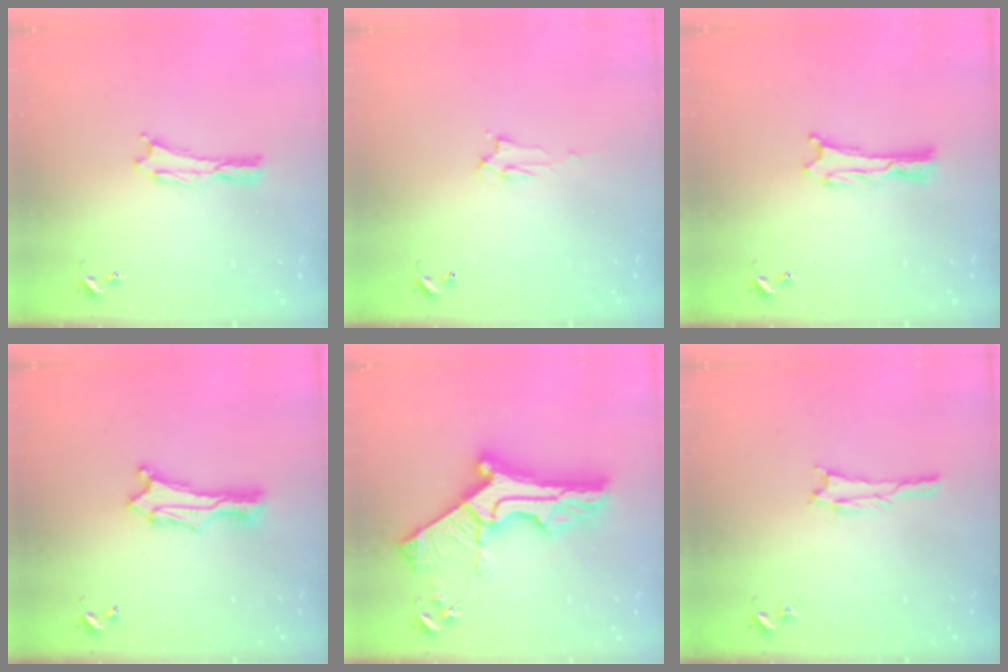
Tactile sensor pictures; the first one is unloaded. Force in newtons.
{"total": 2.2, "press": 2.2, "slide": 0.2}
{"total": 1.3, "press": 1.2, "slide": 0.1}
{"total": 2.4, "press": 2.4, "slide": 0.3}
{"total": 13.9, "press": 13.9, "slide": 1.2}
{"total": 1.1, "press": 1.1, "slide": 0.1}